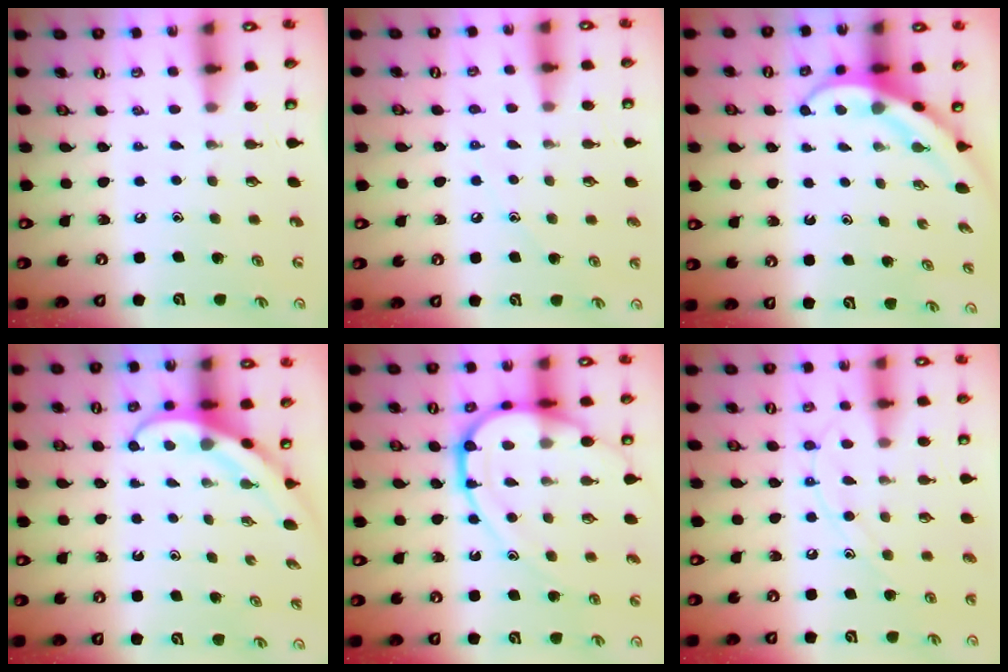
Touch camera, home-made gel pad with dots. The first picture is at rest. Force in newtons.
{"total": 5.0, "press": 4.9, "slide": 0.6}
{"total": 4.0, "press": 3.9, "slide": 0.4}
{"total": 3.8, "press": 3.8, "slide": 0.3}
{"total": 14.9, "press": 14.8, "slide": 1.9}
{"total": 9.6, "press": 9.5, "slide": 0.9}